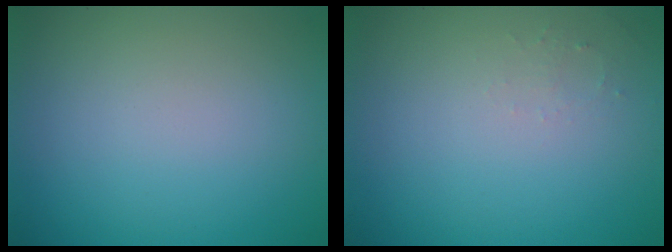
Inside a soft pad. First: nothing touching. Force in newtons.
{"total": 0.8, "press": 0.8, "slide": 0.3}